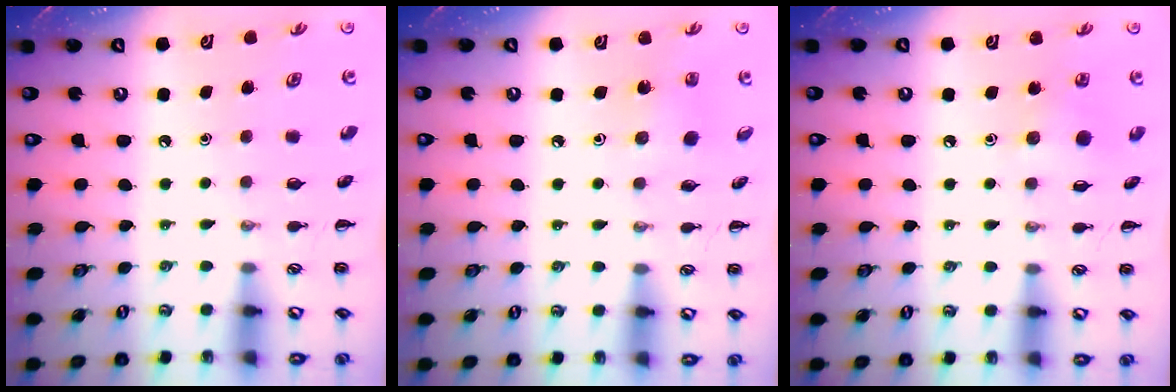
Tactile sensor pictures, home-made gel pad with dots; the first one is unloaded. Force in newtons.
{"total": 1.4, "press": 1.2, "slide": 0.6}
{"total": 3.8, "press": 3.7, "slide": 1.1}